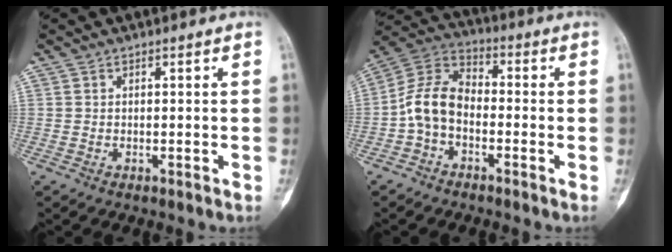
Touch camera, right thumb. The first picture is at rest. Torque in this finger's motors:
{"motor_torque": [0.07, 0.08, 0.88, -0.88, 0.03]}